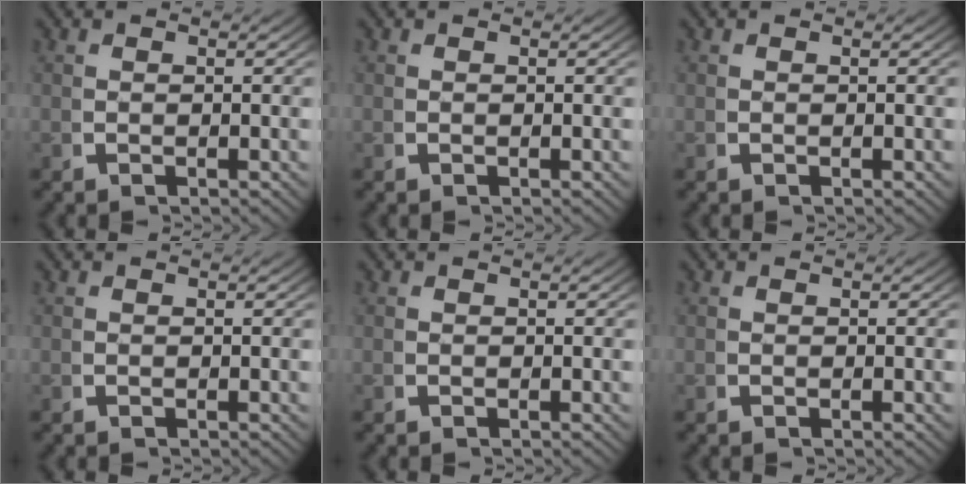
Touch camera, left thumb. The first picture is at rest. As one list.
[{"total": 0.0}, {"total": 0.0}, {"total": 0.0}, {"total": 0.0}, {"total": 0.0}]